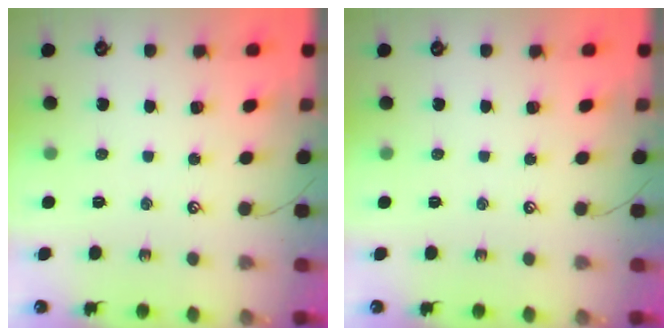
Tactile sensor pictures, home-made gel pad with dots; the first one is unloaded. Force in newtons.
{"total": 0.0}